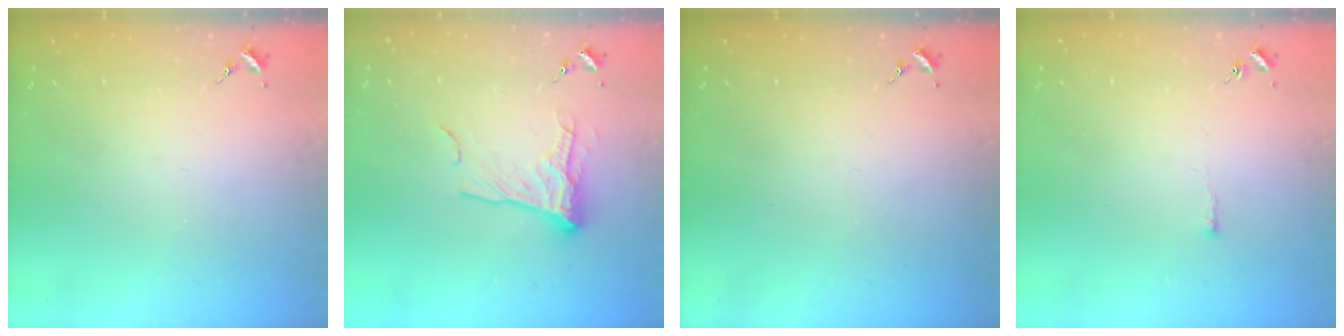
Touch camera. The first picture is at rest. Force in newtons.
{"total": 12.0, "press": 12.0, "slide": 0.7}
{"total": 0.0}
{"total": 3.2, "press": 3.1, "slide": 0.4}